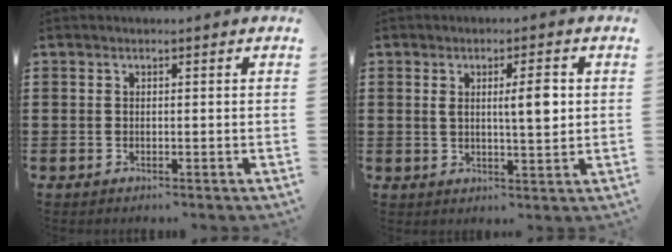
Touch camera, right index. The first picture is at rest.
{"total": 5.1, "force": [1.1, 1.2, 4.8], "torque": [-0.079, 0.000, 0.011]}